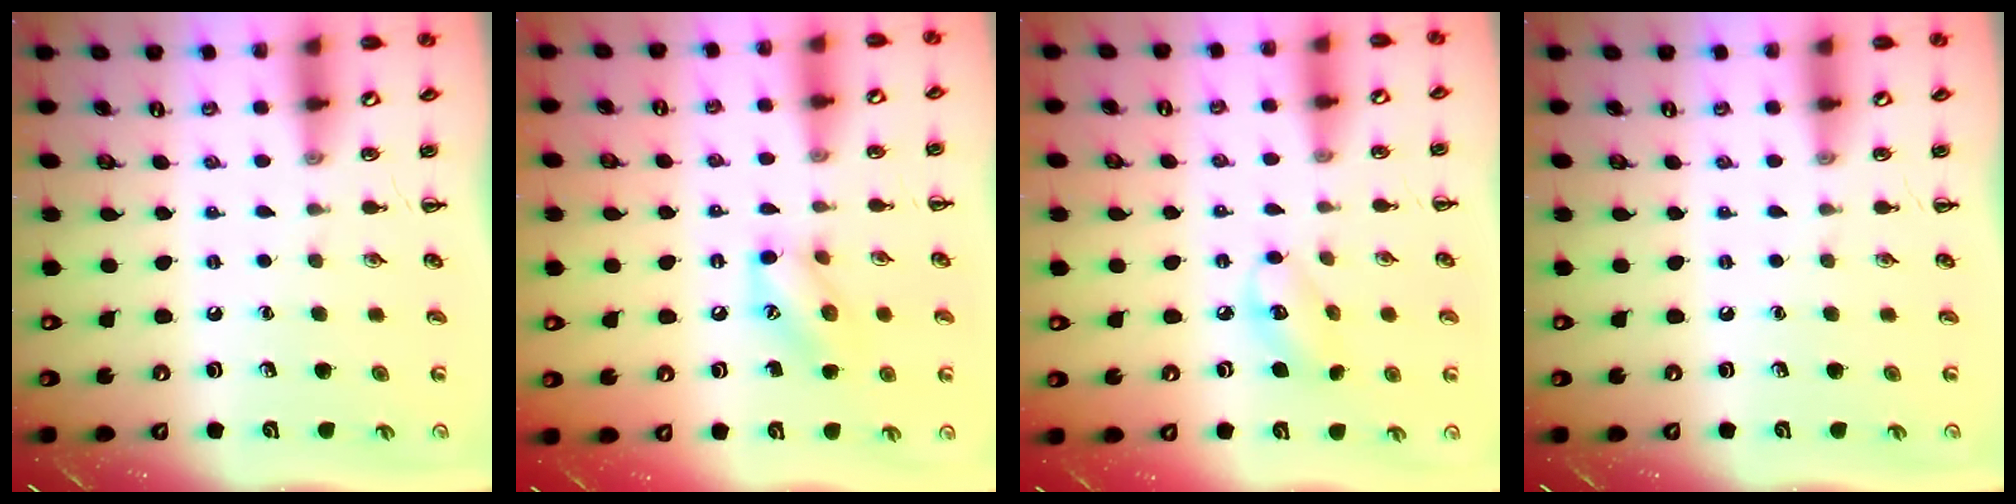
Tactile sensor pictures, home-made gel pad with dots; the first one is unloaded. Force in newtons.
{"total": 10.3, "press": 10.2, "slide": 1.1}
{"total": 6.5, "press": 6.4, "slide": 0.7}
{"total": 0.0}